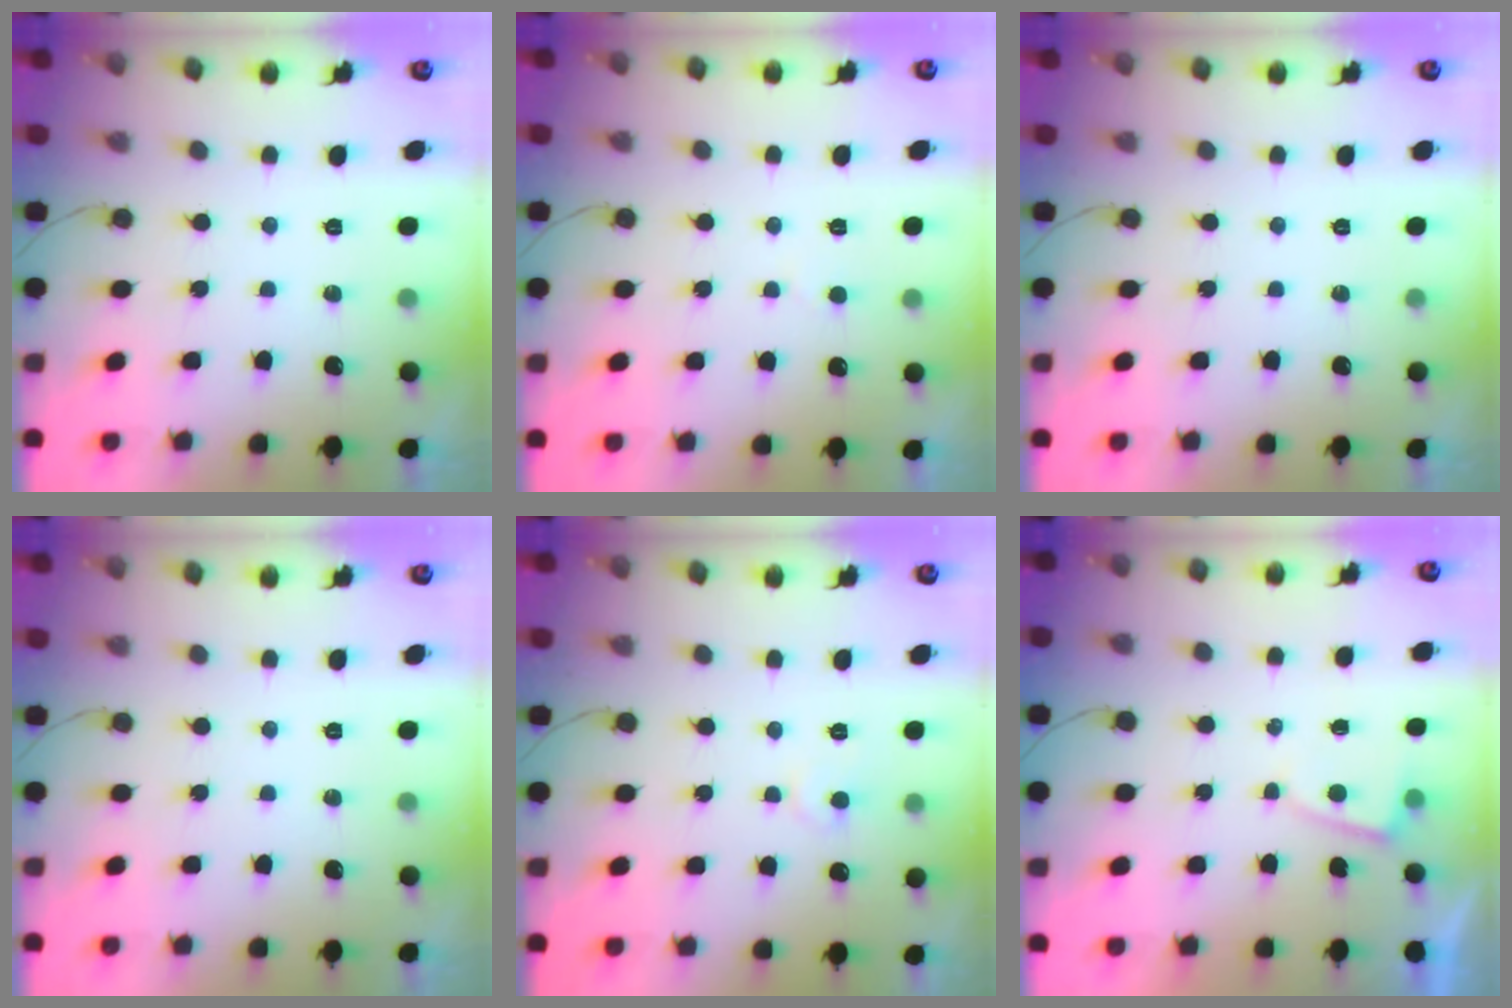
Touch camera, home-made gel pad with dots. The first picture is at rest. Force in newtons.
{"total": 3.0, "press": 3.0, "slide": 0.4}
{"total": 0.0}
{"total": 0.0}
{"total": 5.3, "press": 5.2, "slide": 0.5}
{"total": 2.0, "press": 2.0, "slide": 0.3}